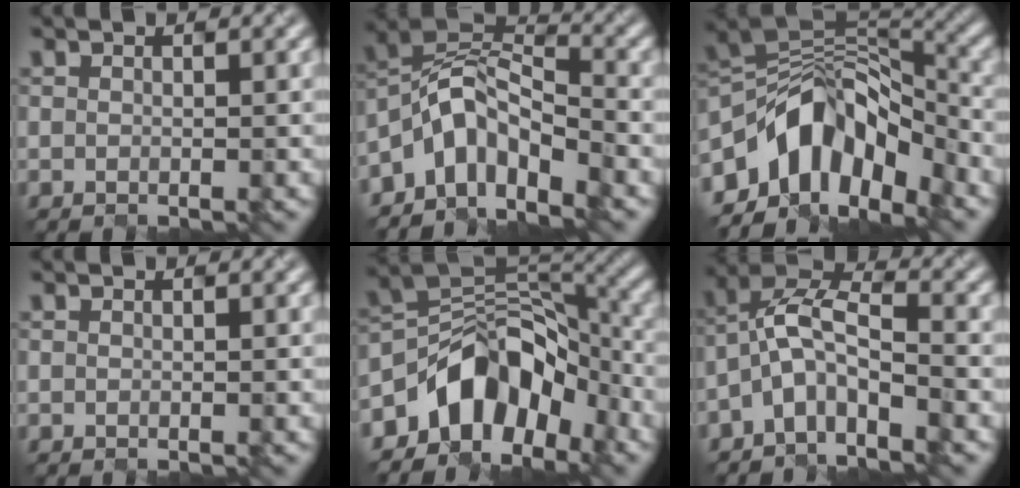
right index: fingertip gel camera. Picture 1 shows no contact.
{"total": 5.9, "force": [-4.2, 2.5, 3.2], "torque": [-0.046, 0.011, -0.089]}
{"total": 8.8, "force": [-5.4, 4.9, 5.1], "torque": [-0.062, 0.011, -0.095]}
{"total": 0.0}
{"total": 7.0, "force": [-4.8, 4.2, 3.0], "torque": [-0.017, 0.009, -0.085]}
{"total": 5.2, "force": [-2.7, 1.8, 4.0], "torque": [-0.082, 0.017, -0.054]}